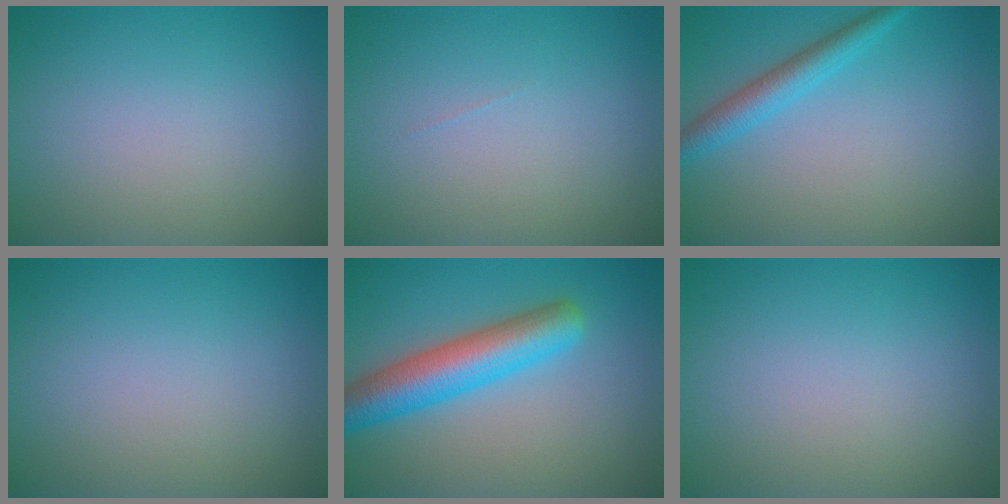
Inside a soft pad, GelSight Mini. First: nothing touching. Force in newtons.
{"total": 0.0}
{"total": 2.8, "press": 2.8, "slide": 0.2}
{"total": 0.0}
{"total": 6.3, "press": 6.2, "slide": 0.3}
{"total": 0.0}